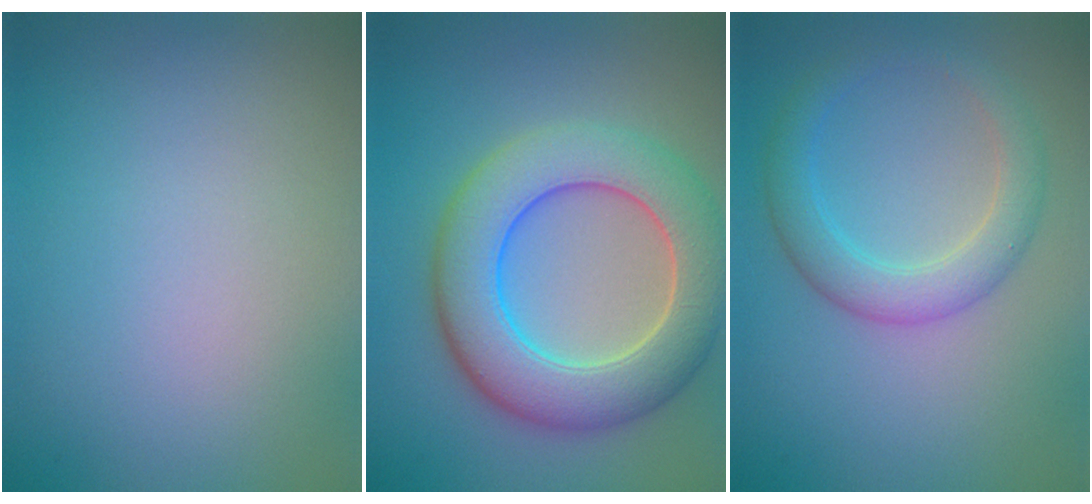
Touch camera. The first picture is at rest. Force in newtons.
{"total": 9.2, "press": 9.2, "slide": 0.4}
{"total": 3.8, "press": 3.8, "slide": 0.1}